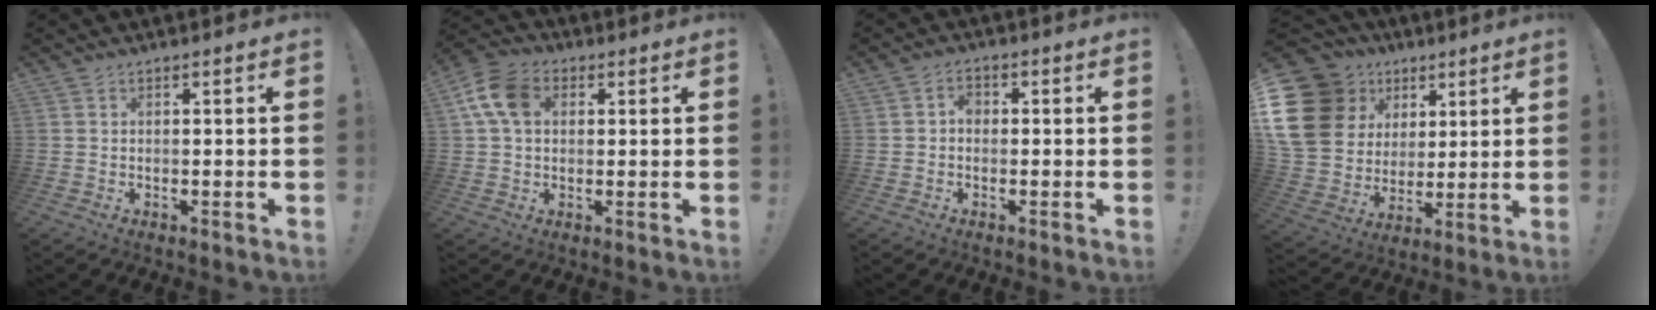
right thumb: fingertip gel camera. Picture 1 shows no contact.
{"total": 11.0, "force": [2.8, 7.8, 7.2], "torque": [-0.134, 0.012, 0.056]}
{"total": 2.7, "force": [-0.6, 1.9, 1.8], "torque": [-0.025, 0.007, -0.013]}
{"total": 20.8, "force": [7.4, 16.5, 10.3], "torque": [-0.183, -0.030, 0.173]}